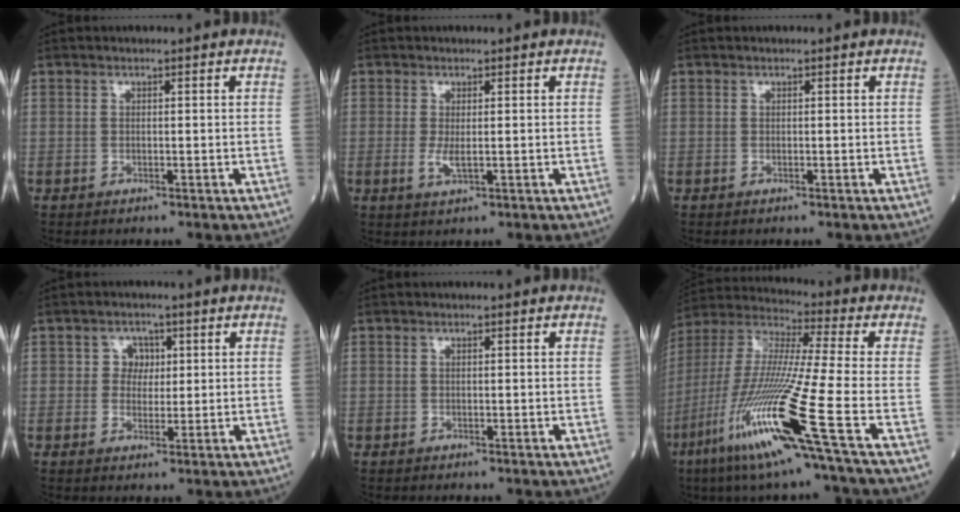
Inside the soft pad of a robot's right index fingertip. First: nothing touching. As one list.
[{"total": 2.3, "force": [-0.2, 0.6, 2.2], "torque": [-0.045, -0.005, 0.000]}, {"total": 0.0}, {"total": 2.9, "force": [0.7, 2.5, 1.2], "torque": [-0.010, 0.002, 0.007]}, {"total": 0.0}, {"total": 20.0, "force": [-8.9, -1.3, 17.9], "torque": [-0.401, -0.049, -0.181]}]